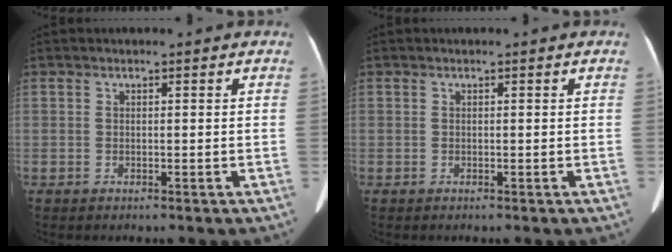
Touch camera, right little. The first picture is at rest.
{"total": 0.0}